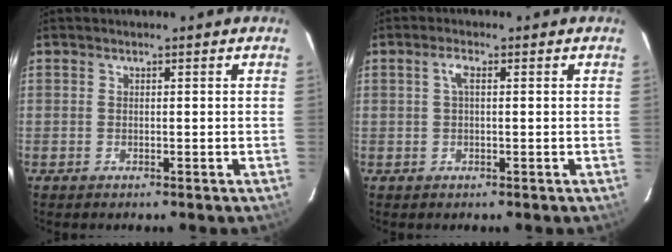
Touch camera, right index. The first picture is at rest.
{"total": 2.0, "force": [0.4, 0.5, 1.8], "torque": [-0.039, 0.007, 0.006]}